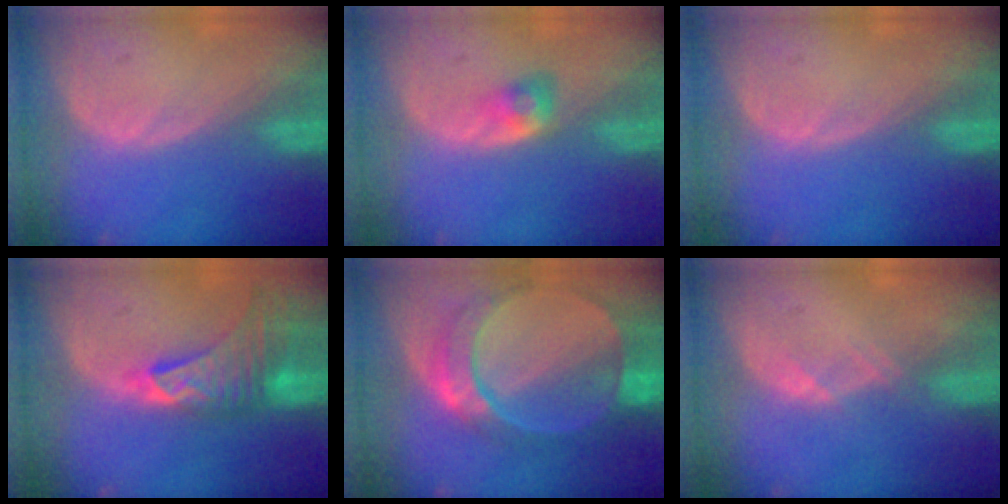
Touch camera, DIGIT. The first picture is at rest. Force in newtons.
{"total": 2.9, "press": 2.5, "slide": 1.4}
{"total": 0.0}
{"total": 9.1, "press": 8.2, "slide": 3.9}
{"total": 9.9, "press": 8.5, "slide": 5.0}
{"total": 1.1, "press": 1.0, "slide": 0.2}